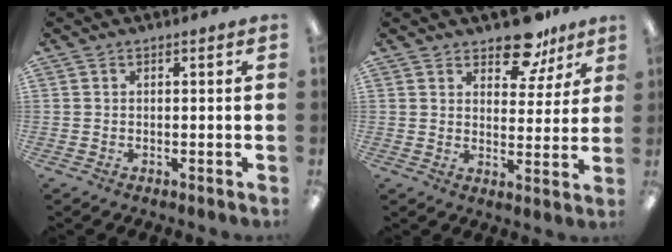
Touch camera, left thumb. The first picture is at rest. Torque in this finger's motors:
{"motor_torque": [1.48, 1.16, 0.68, -0.83, 0.03]}